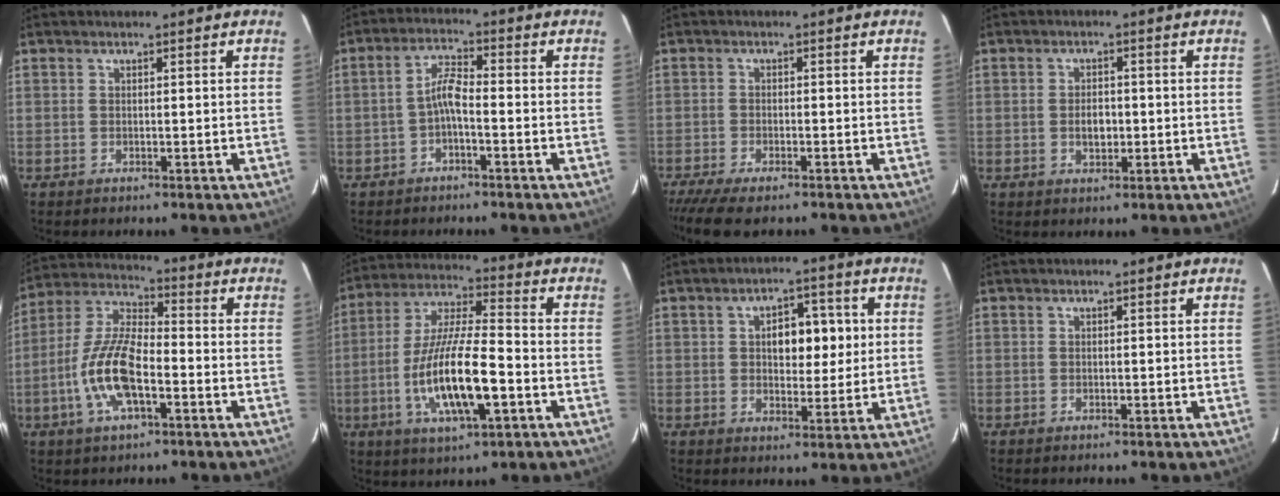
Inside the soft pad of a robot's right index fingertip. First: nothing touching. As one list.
[{"total": 3.7, "force": [-1.8, 0.8, 3.2], "torque": [-0.070, 0.013, -0.036]}, {"total": 7.3, "force": [-6.1, 1.4, 3.9], "torque": [-0.098, -0.033, -0.111]}, {"total": 3.1, "force": [-0.5, 2.1, 2.3], "torque": [-0.040, 0.001, -0.007]}, {"total": 13.3, "force": [-4.4, 5.1, 11.5], "torque": [-0.245, 0.001, -0.087]}, {"total": 16.3, "force": [-4.9, 3.8, 15.1], "torque": [-0.302, -0.013, -0.090]}, {"total": 7.7, "force": [1.3, 4.6, 6.0], "torque": [-0.097, 0.018, 0.024]}, {"total": 0.0}]